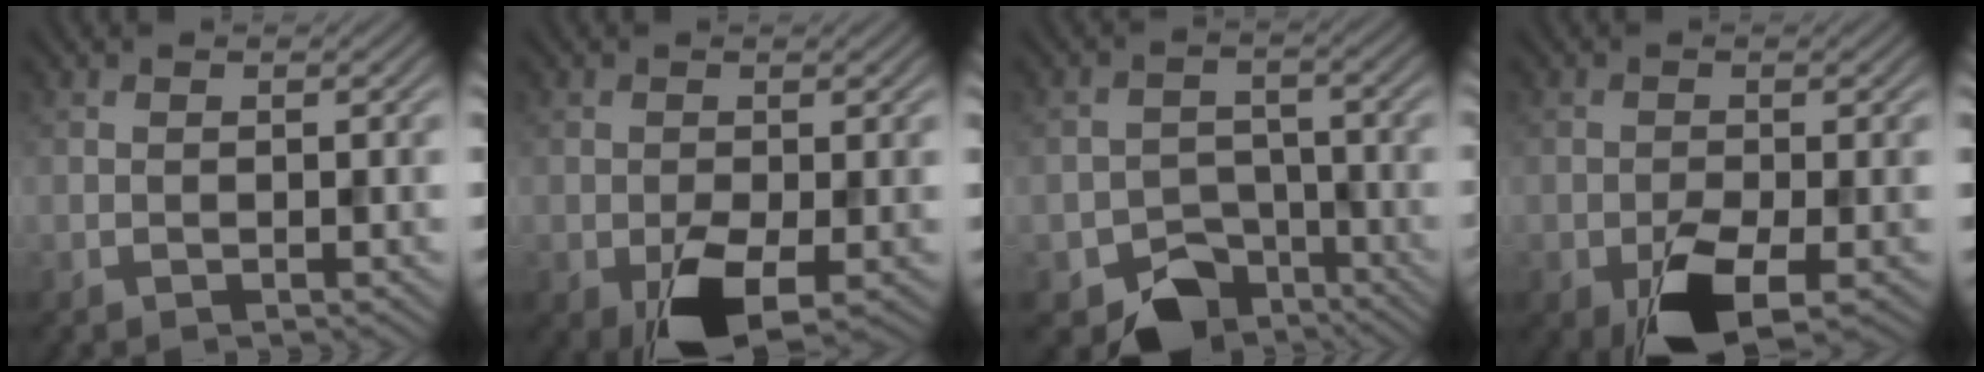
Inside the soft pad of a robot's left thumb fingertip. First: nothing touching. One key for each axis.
{"total": 6.4, "fx": -2.6, "fy": 3.7, "fz": 4.6, "tx": -0.091, "ty": -0.026, "tz": -0.040}
{"total": 7.7, "fx": -4.9, "fy": 5.2, "fz": 3.0, "tx": -0.042, "ty": -0.020, "tz": -0.080}
{"total": 6.5, "fx": -3.2, "fy": 3.1, "fz": 4.8, "tx": -0.086, "ty": -0.014, "tz": -0.054}